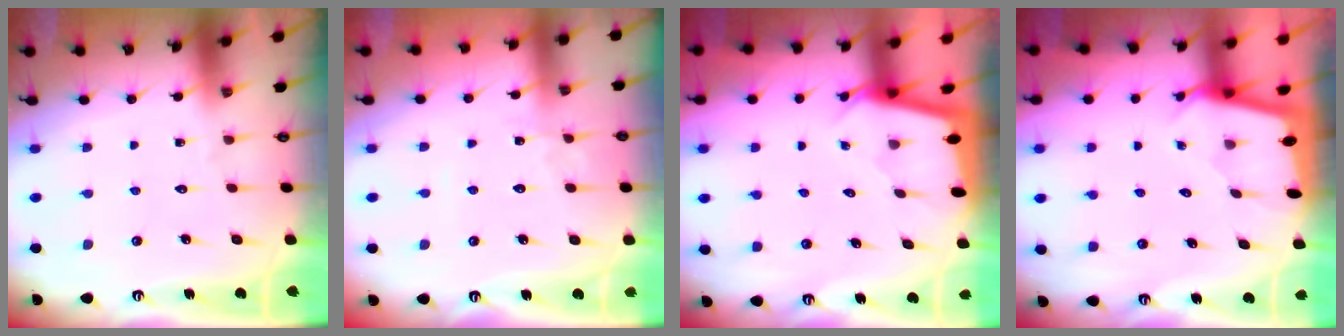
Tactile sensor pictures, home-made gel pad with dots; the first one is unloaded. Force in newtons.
{"total": 2.2, "press": 2.2, "slide": 0.3}
{"total": 2.1, "press": 2.1, "slide": 0.1}
{"total": 1.6, "press": 1.6, "slide": 0.2}